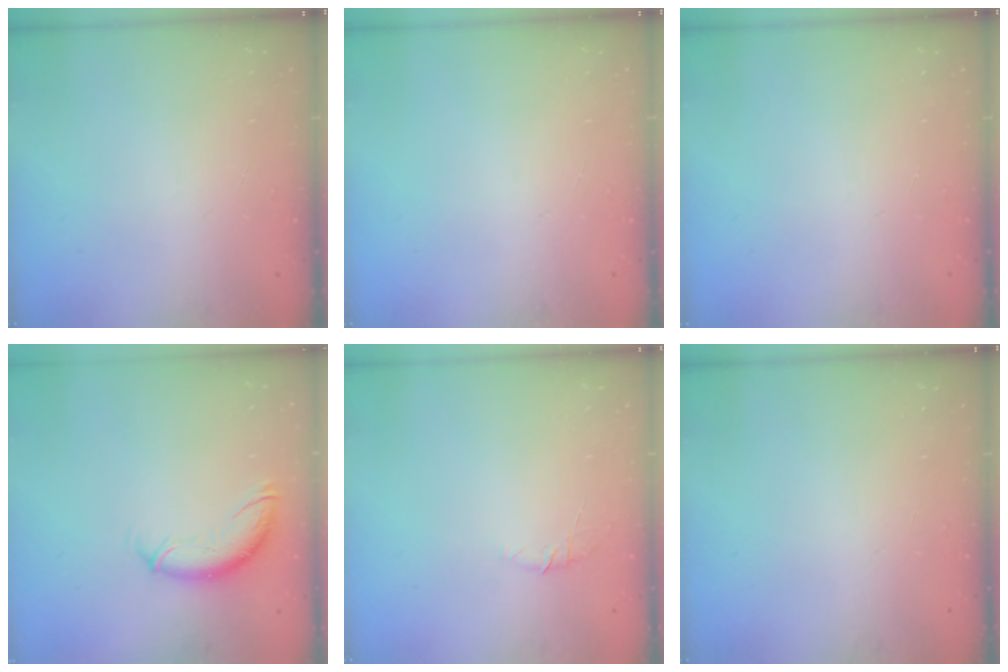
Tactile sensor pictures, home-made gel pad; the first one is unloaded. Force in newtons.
{"total": 0.0}
{"total": 0.0}
{"total": 10.7, "press": 10.6, "slide": 1.5}
{"total": 4.8, "press": 4.7, "slide": 1.2}
{"total": 0.0}